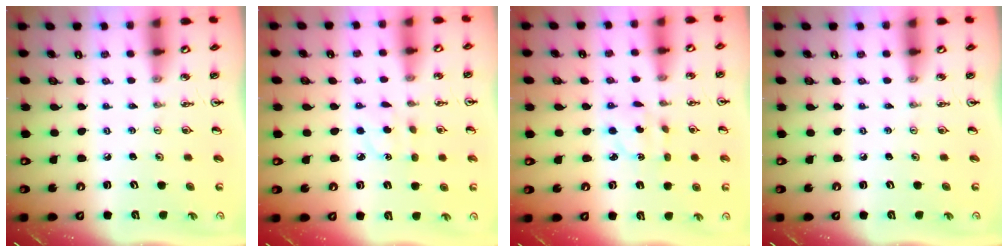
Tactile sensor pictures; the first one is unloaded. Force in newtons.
{"total": 3.5, "press": 3.4, "slide": 0.6}
{"total": 3.8, "press": 3.7, "slide": 0.8}
{"total": 0.0}